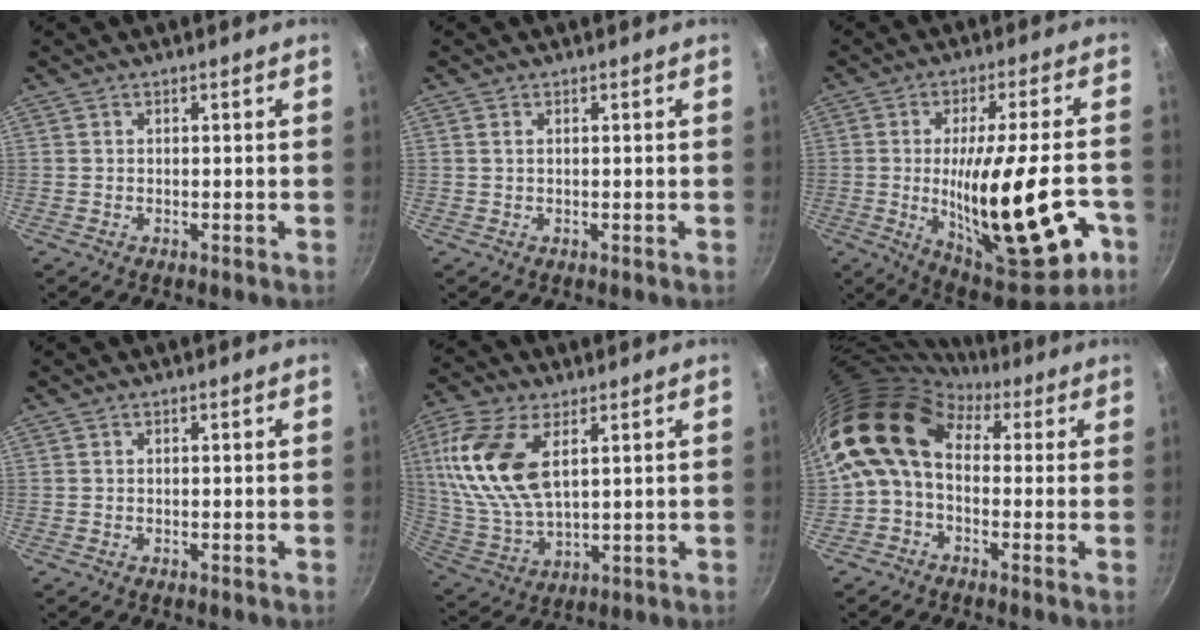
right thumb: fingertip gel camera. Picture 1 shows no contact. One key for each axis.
{"total": 0.7, "fx": 0.3, "fy": 0.3, "fz": 0.5, "tx": -0.010, "ty": 0.001, "tz": 0.004}
{"total": 24.4, "fx": -6.4, "fy": 7.8, "fz": 22.2, "tx": -0.314, "ty": 0.011, "tz": -0.079}
{"total": 0.0}
{"total": 16.7, "fx": 5.6, "fy": 8.7, "fz": 13.1, "tx": -0.260, "ty": -0.018, "tz": 0.114}
{"total": 13.9, "fx": 1.3, "fy": 10.0, "fz": 9.6, "tx": -0.170, "ty": 0.031, "tz": -0.003}